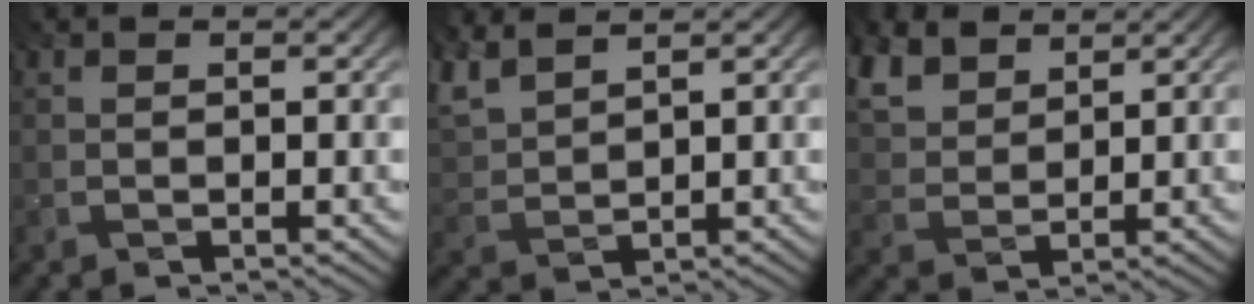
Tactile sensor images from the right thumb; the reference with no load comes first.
{"total": 5.8, "force": [4.2, 2.4, 3.2], "torque": [-0.101, 0.012, 0.089]}
{"total": 6.9, "force": [4.5, 3.8, 3.5], "torque": [-0.106, 0.010, 0.084]}